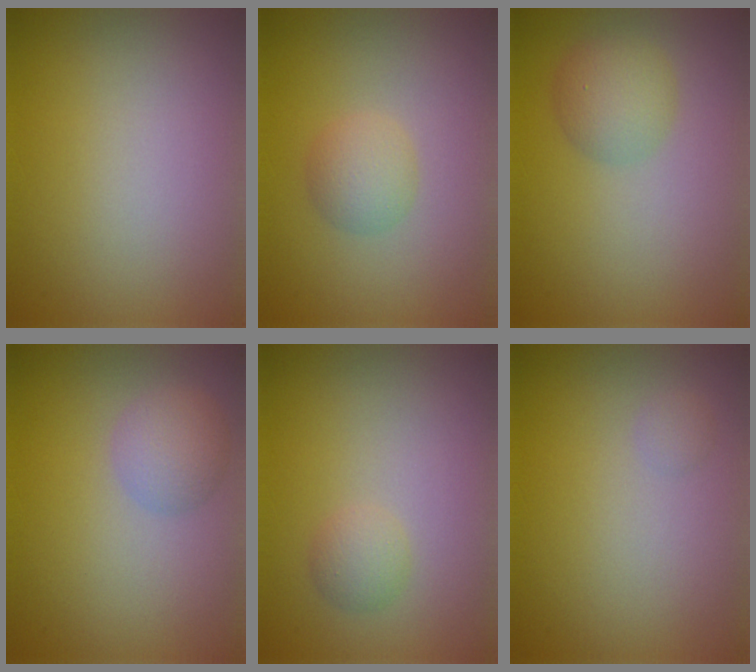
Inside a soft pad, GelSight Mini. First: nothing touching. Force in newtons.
{"total": 2.0, "press": 2.0, "slide": 0.0}
{"total": 2.9, "press": 2.9, "slide": 0.1}
{"total": 2.6, "press": 2.6, "slide": 0.0}
{"total": 1.3, "press": 1.3, "slide": 0.0}
{"total": 0.6, "press": 0.6, "slide": 0.0}